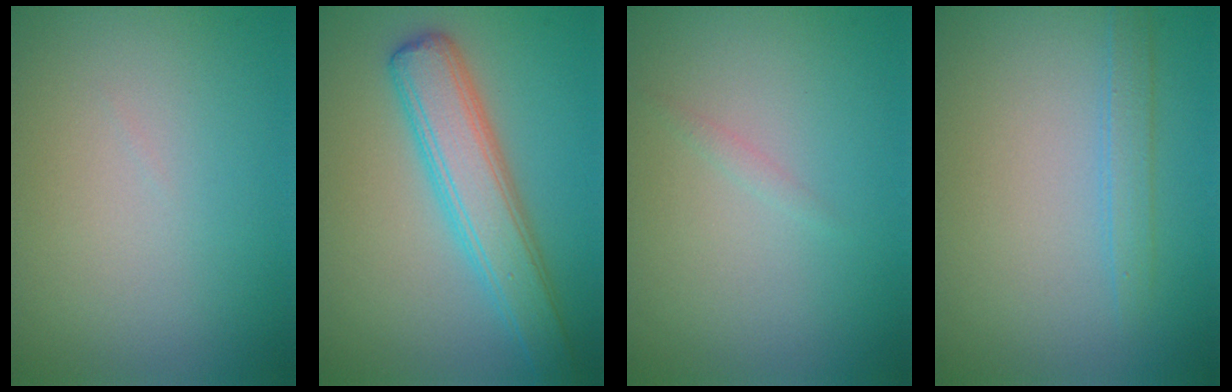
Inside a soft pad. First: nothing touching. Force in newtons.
{"total": 5.3, "press": 5.3, "slide": 0.1}
{"total": 0.5, "press": 0.5, "slide": 0.0}
{"total": 1.6, "press": 1.6, "slide": 0.0}